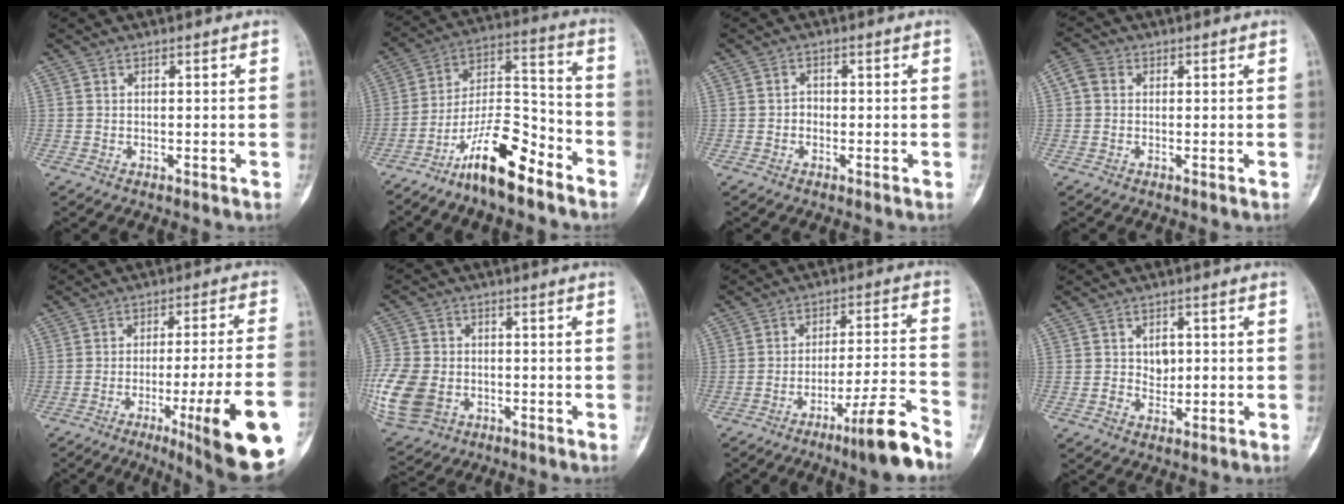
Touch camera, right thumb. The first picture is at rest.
{"total": 14.8, "force": [-10.1, 4.4, 9.8], "torque": [-0.167, 0.089, -0.185]}
{"total": 1.5, "force": [-0.5, 1.3, 0.7], "torque": [0.002, 0.007, -0.011]}
{"total": 3.2, "force": [0.6, 2.8, 1.5], "torque": [-0.024, 0.011, 0.008]}
{"total": 19.6, "force": [-7.8, 1.7, 17.9], "torque": [-0.204, 0.010, -0.106]}
{"total": 17.1, "force": [-4.6, 13.1, 10.0], "torque": [-0.257, 0.000, -0.076]}
{"total": 11.9, "force": [-8.4, 0.3, 8.4], "torque": [-0.126, 0.058, -0.137]}
{"total": 3.6, "force": [0.3, 2.8, 2.2], "torque": [-0.005, 0.002, 0.005]}